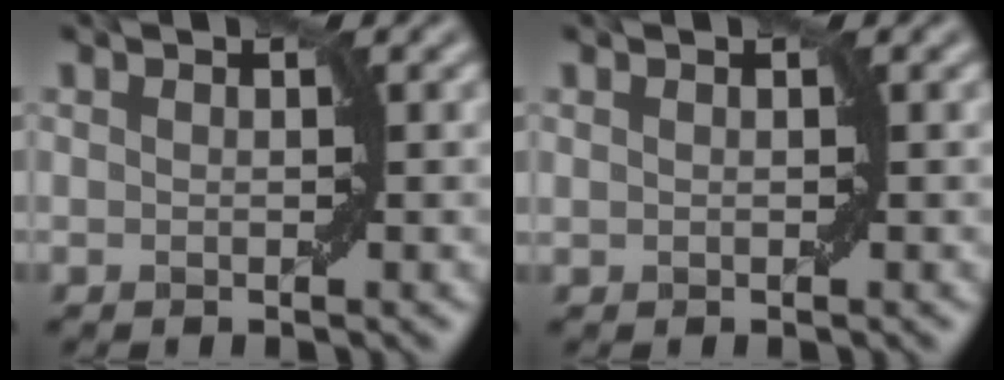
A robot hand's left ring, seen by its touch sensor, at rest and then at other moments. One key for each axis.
{"total": 0.0}